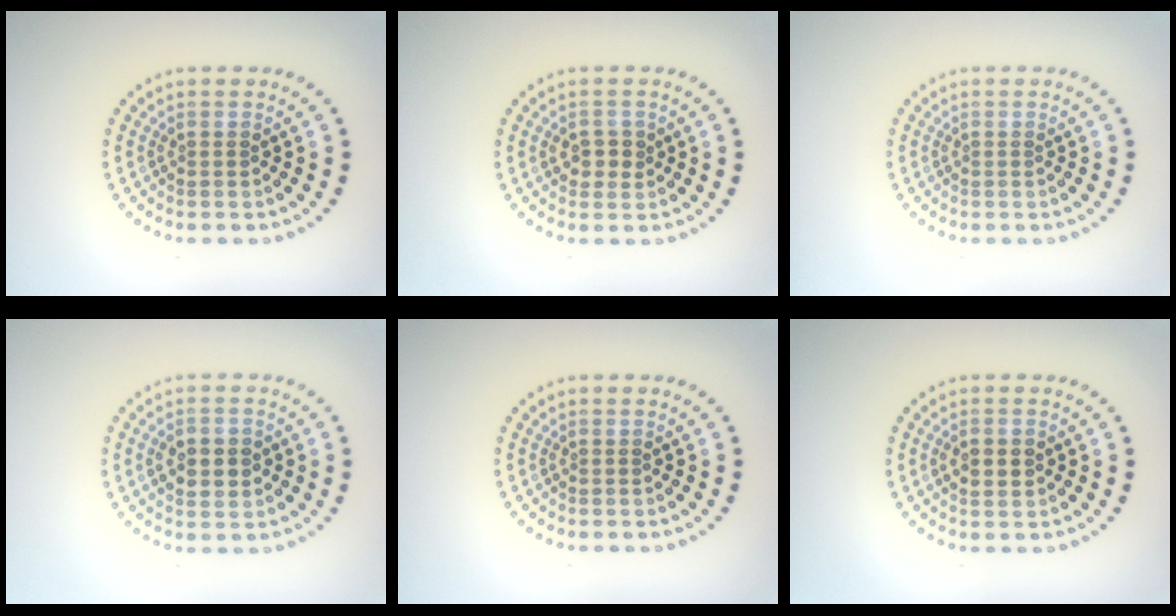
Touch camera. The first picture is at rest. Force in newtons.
{"total": 2.1, "press": 2.0, "slide": 0.4}
{"total": 0.0}
{"total": 3.0, "press": 3.0, "slide": 0.2}
{"total": 0.0}
{"total": 1.8, "press": 1.8, "slide": 0.3}